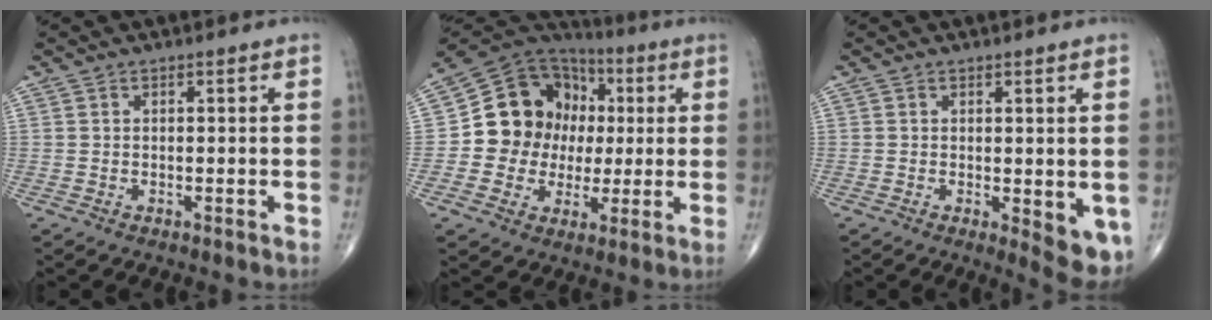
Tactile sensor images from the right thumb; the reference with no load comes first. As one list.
[{"total": 17.0, "force": [0.8, 14.7, 8.5], "torque": [-0.101, 0.035, 0.019]}, {"total": 6.3, "force": [-1.0, 2.3, 5.8], "torque": [-0.066, -0.016, -0.008]}]